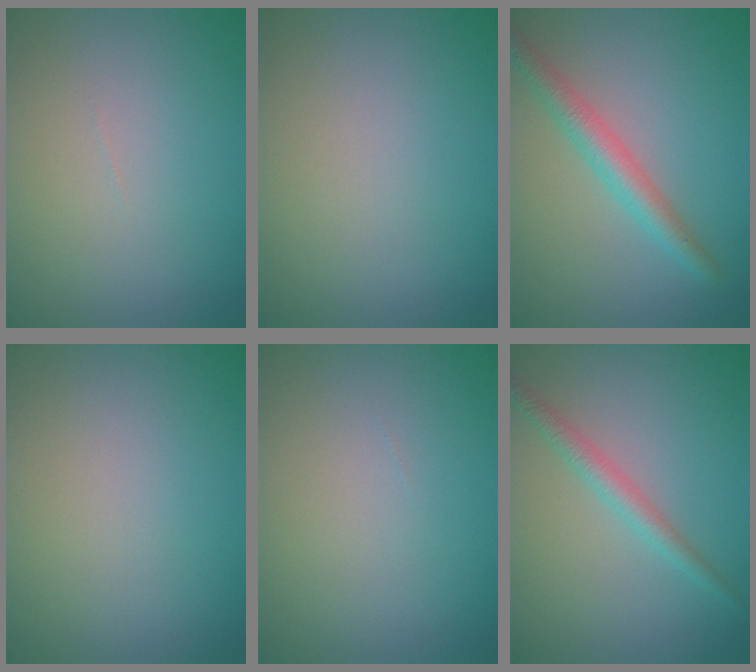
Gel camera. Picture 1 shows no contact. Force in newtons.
{"total": 0.0}
{"total": 3.3, "press": 3.3, "slide": 0.1}
{"total": 0.0}
{"total": 0.0}
{"total": 2.1, "press": 2.1, "slide": 0.0}